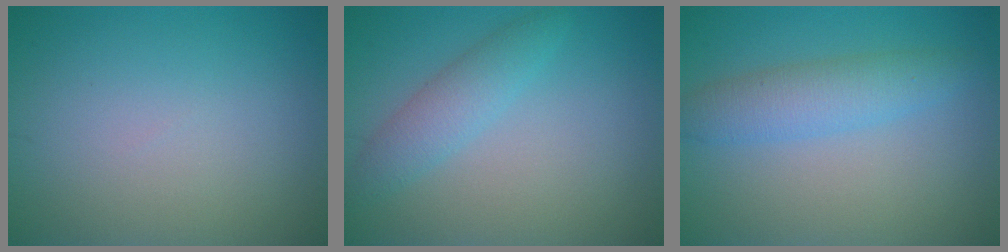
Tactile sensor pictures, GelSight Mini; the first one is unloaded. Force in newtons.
{"total": 2.8, "press": 2.8, "slide": 0.2}
{"total": 3.6, "press": 3.6, "slide": 0.1}